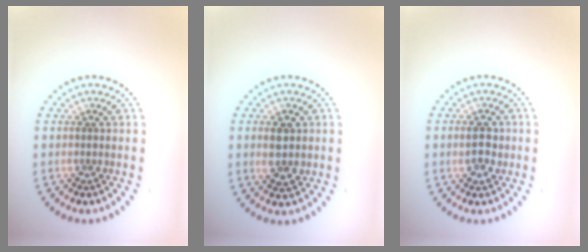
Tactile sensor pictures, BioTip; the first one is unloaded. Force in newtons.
{"total": 2.6, "press": 2.6, "slide": 0.1}
{"total": 2.4, "press": 2.4, "slide": 0.2}